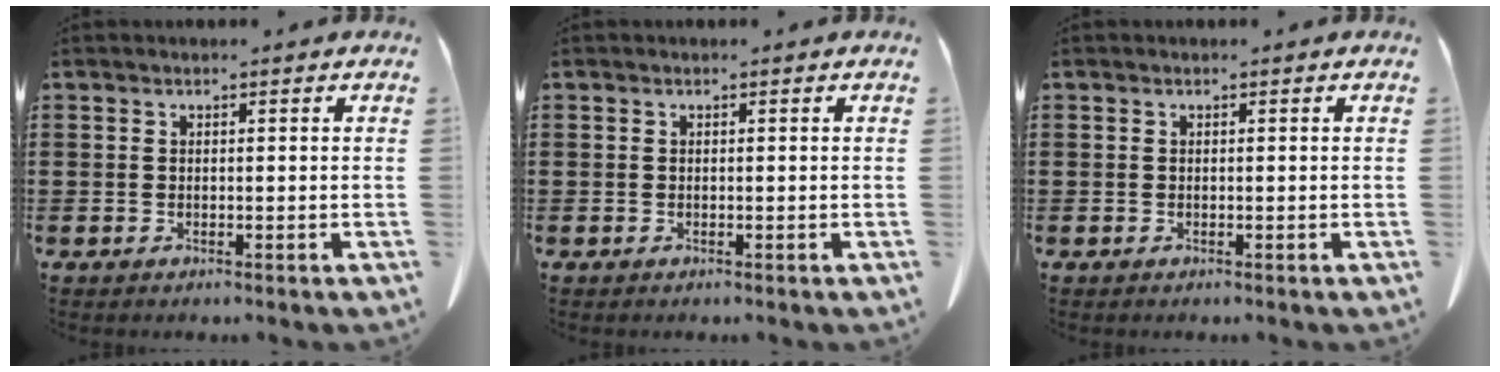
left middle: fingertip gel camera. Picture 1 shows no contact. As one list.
[{"total": 0.0}, {"total": 0.0}]